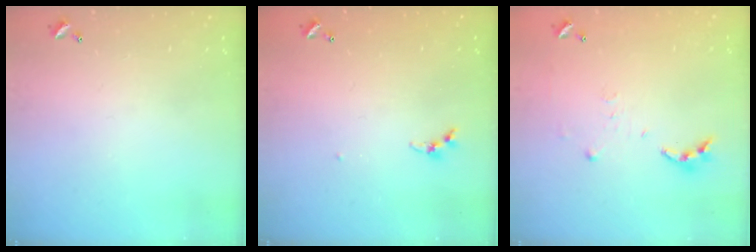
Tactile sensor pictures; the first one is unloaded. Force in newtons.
{"total": 3.8, "press": 3.8, "slide": 0.3}
{"total": 6.3, "press": 6.3, "slide": 0.6}